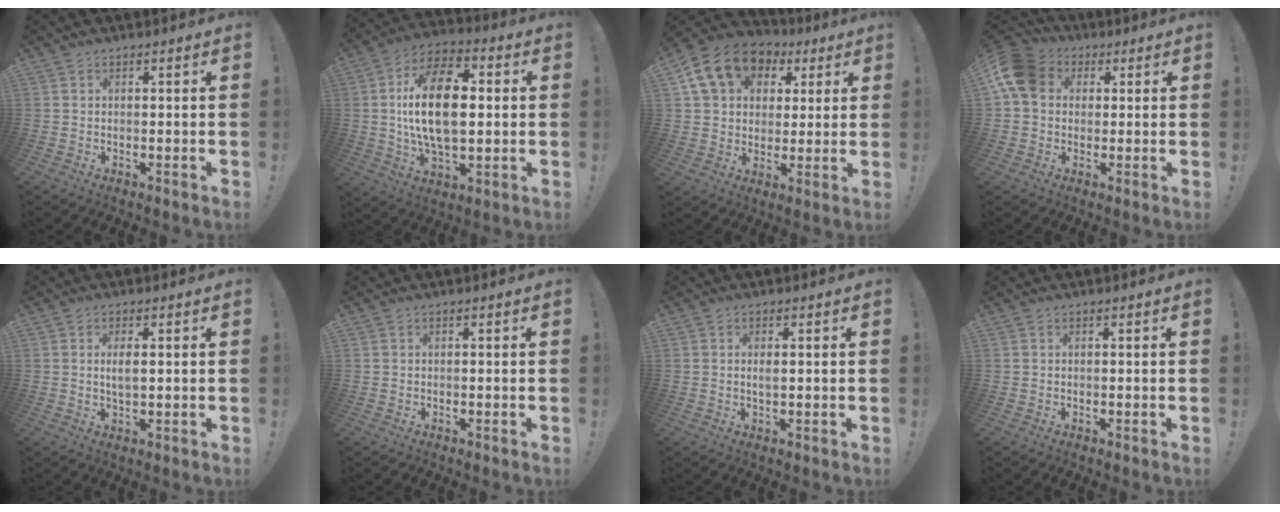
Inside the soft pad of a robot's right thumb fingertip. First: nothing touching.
{"total": 20.1, "force": [1.2, 10.9, 16.9], "torque": [-0.303, 0.005, 0.011]}
{"total": 15.9, "force": [7.0, 12.1, 7.6], "torque": [-0.113, -0.024, 0.138]}
{"total": 11.5, "force": [2.6, 9.0, 6.6], "torque": [-0.125, 0.002, 0.051]}
{"total": 3.1, "force": [0.6, 1.1, 2.8], "torque": [-0.050, -0.008, 0.004]}
{"total": 0.0}
{"total": 1.5, "force": [0.2, 0.5, 1.4], "torque": [-0.023, -0.002, 0.002]}
{"total": 0.0}